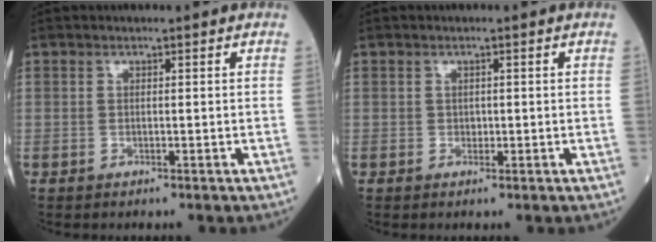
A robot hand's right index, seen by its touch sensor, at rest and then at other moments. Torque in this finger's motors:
{"motor_torque": [0.08, 0.05, 0.02, 0.01]}